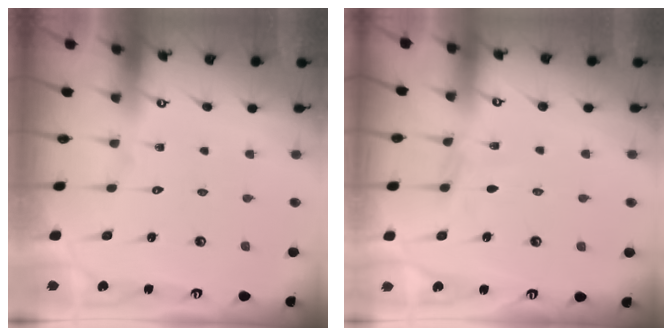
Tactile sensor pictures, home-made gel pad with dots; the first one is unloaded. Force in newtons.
{"total": 3.7, "press": 3.7, "slide": 0.5}